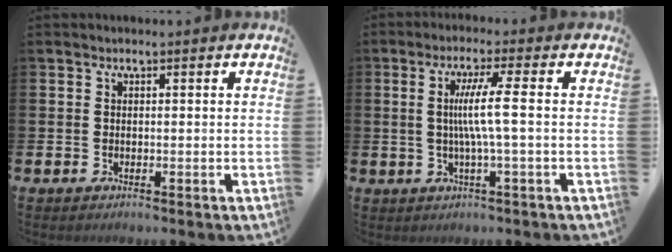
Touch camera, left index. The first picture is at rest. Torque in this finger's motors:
{"motor_torque": [0.21, 0.21, 0.65, 0.21]}